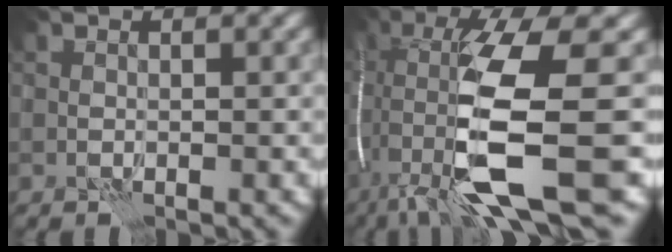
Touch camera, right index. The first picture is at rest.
{"total": 13.6, "force": [-3.7, 2.9, 12.7], "torque": [-0.255, -0.016, -0.055]}